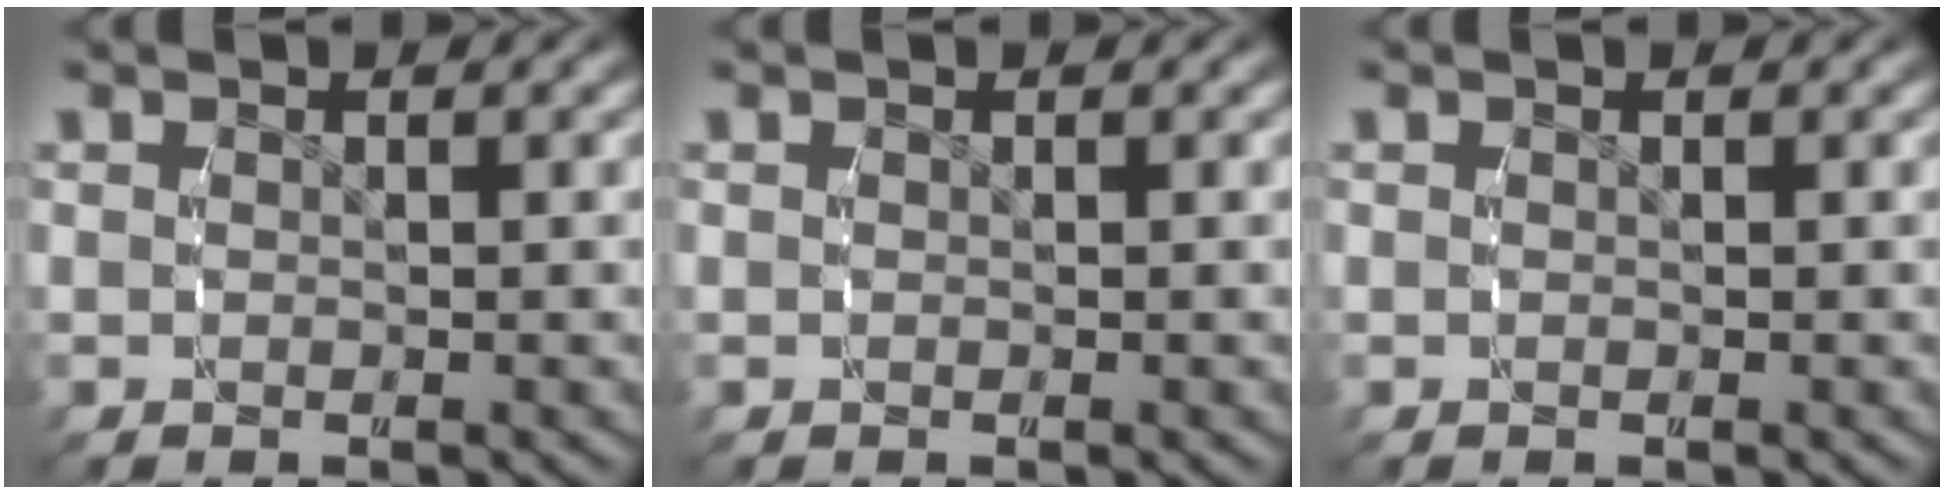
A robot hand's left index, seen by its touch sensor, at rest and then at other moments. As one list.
[{"total": 0.0}, {"total": 0.0}]